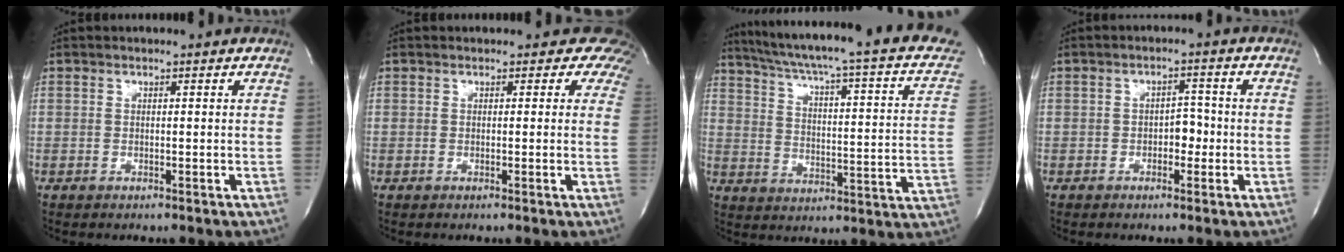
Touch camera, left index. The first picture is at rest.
{"total": 4.1, "force": [2.9, 2.9, 0.4], "torque": [0.033, -0.010, -0.001]}
{"total": 24.9, "force": [19.6, 3.0, 15.0], "torque": [-0.220, -0.026, 0.239]}
{"total": 3.0, "force": [-0.9, 1.8, 2.3], "torque": [-0.023, 0.010, -0.015]}